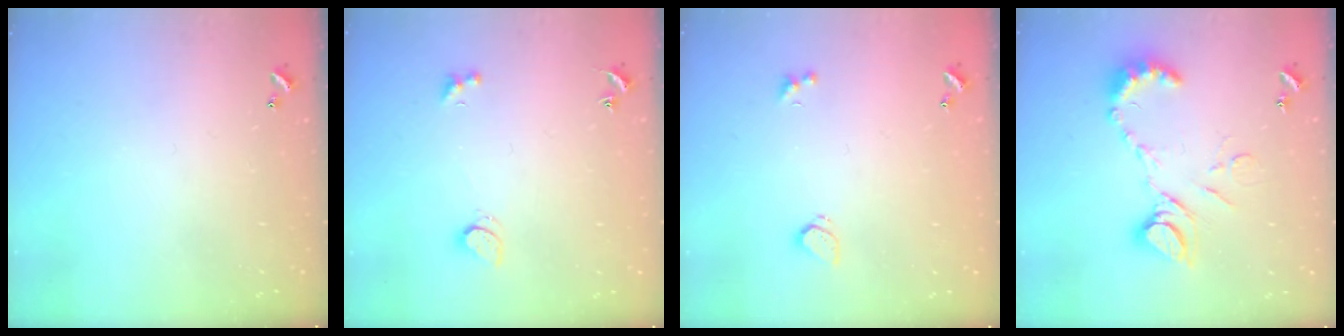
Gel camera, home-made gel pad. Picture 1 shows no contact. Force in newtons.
{"total": 2.5, "press": 2.4, "slide": 0.8}
{"total": 1.8, "press": 1.7, "slide": 0.6}
{"total": 13.0, "press": 13.0, "slide": 1.3}